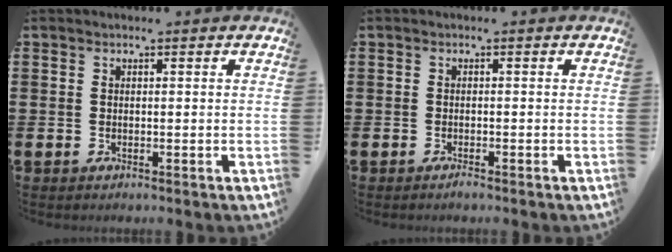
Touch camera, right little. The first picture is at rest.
{"total": 0.6, "force": [-0.5, 0.1, 0.4], "torque": [-0.008, -0.003, -0.008]}